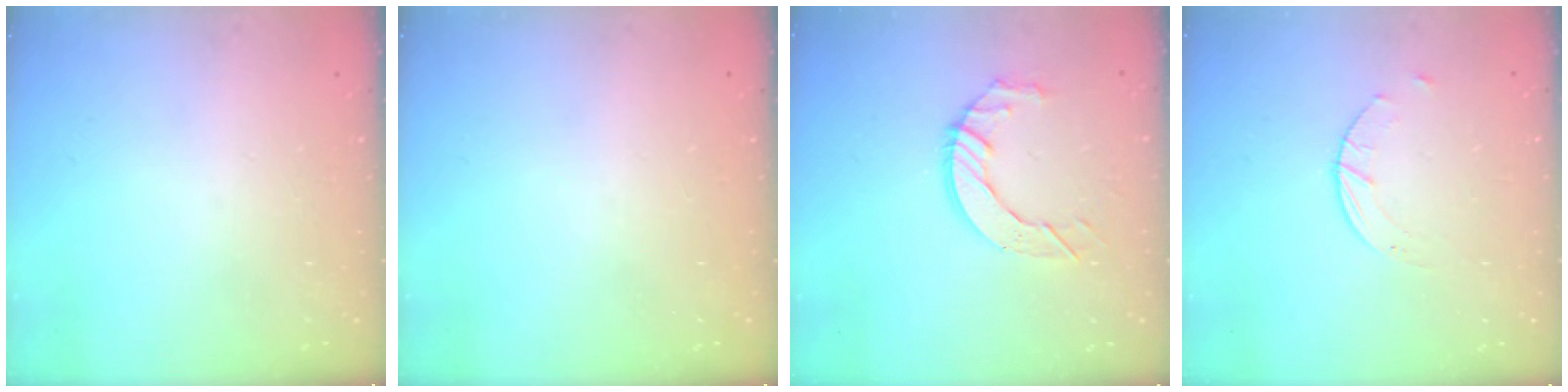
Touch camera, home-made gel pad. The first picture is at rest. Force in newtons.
{"total": 0.0}
{"total": 8.1, "press": 8.0, "slide": 0.4}
{"total": 2.0, "press": 2.0, "slide": 0.3}